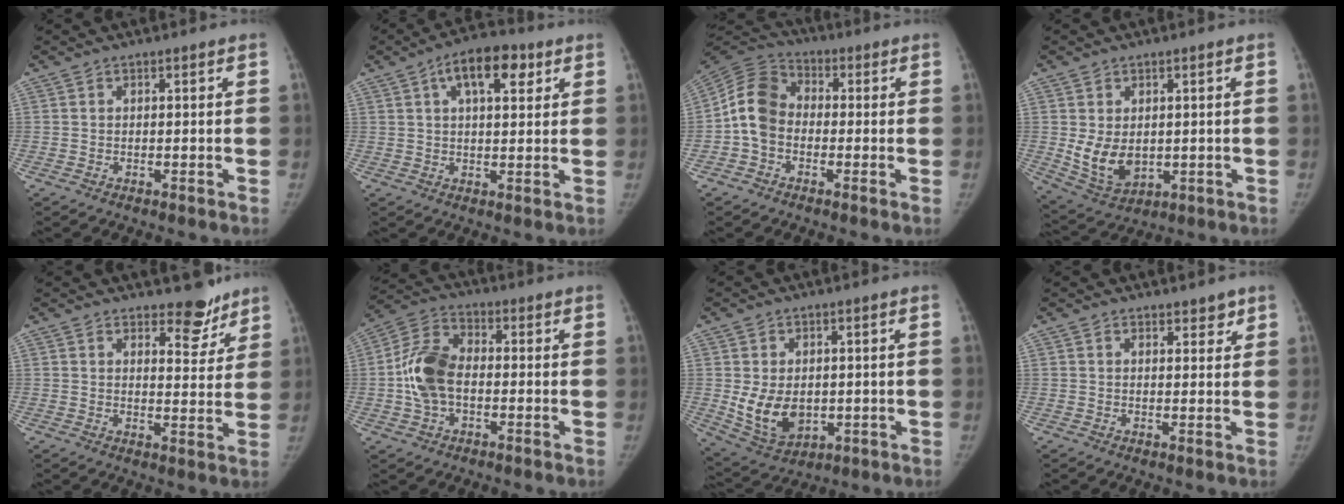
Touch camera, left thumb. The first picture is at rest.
{"total": 10.0, "force": [4.3, 4.7, 7.7], "torque": [-0.097, 0.004, 0.063]}
{"total": 9.7, "force": [-1.4, 7.6, 5.8], "torque": [-0.108, 0.028, -0.044]}
{"total": 8.2, "force": [0.1, 5.8, 5.7], "torque": [-0.086, -0.017, 0.024]}
{"total": 6.6, "force": [5.4, 3.1, 2.2], "torque": [0.006, -0.041, 0.073]}
{"total": 10.7, "force": [-1.0, 6.7, 8.3], "torque": [-0.165, 0.027, -0.027]}
{"total": 9.6, "force": [-0.5, 6.9, 6.7], "torque": [-0.097, -0.012, 0.014]}
{"total": 2.5, "force": [2.0, 1.3, 0.9], "torque": [0.008, -0.011, 0.023]}